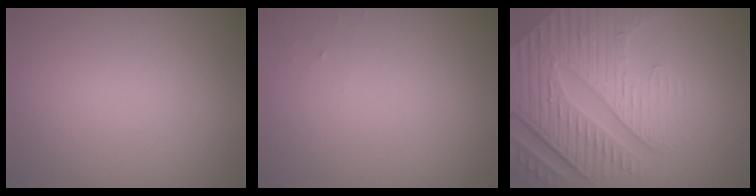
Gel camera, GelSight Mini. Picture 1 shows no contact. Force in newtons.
{"total": 0.6, "press": 0.6, "slide": 0.1}
{"total": 8.7, "press": 6.1, "slide": 6.1}